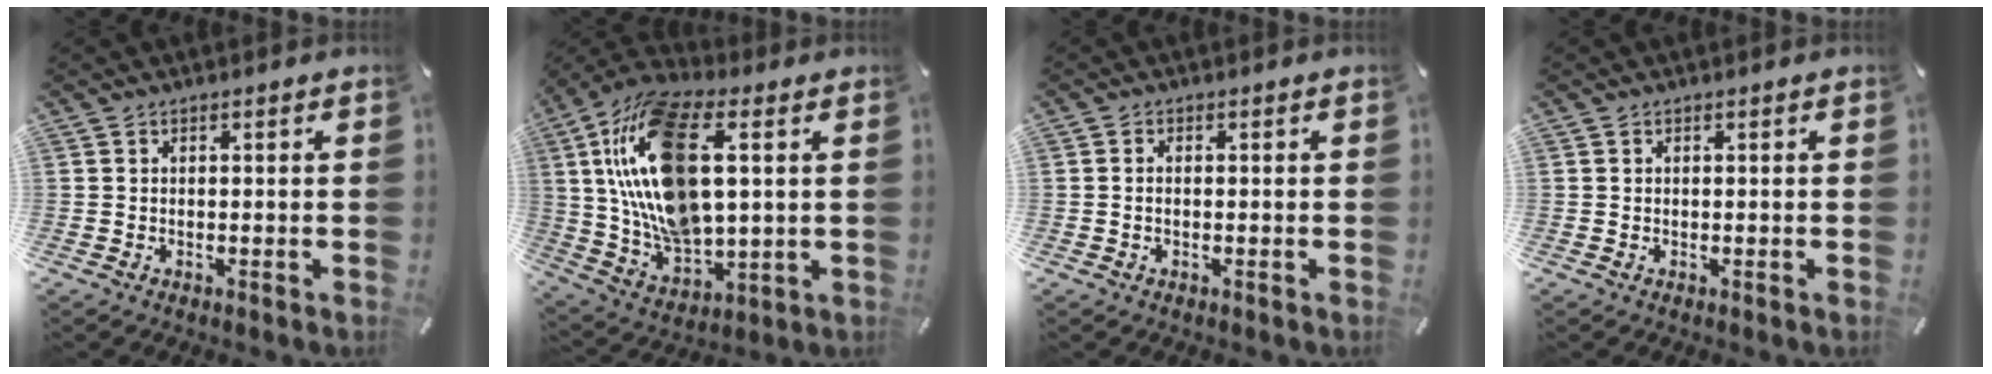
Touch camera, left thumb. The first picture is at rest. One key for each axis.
{"total": 20.6, "fx": 5.3, "fy": 11.0, "fz": 16.6, "tx": -0.370, "ty": -0.005, "tz": 0.089}
{"total": 1.1, "fx": -0.2, "fy": 0.6, "fz": 1.0, "tx": -0.020, "ty": 0.001, "tz": -0.004}
{"total": 0.0}